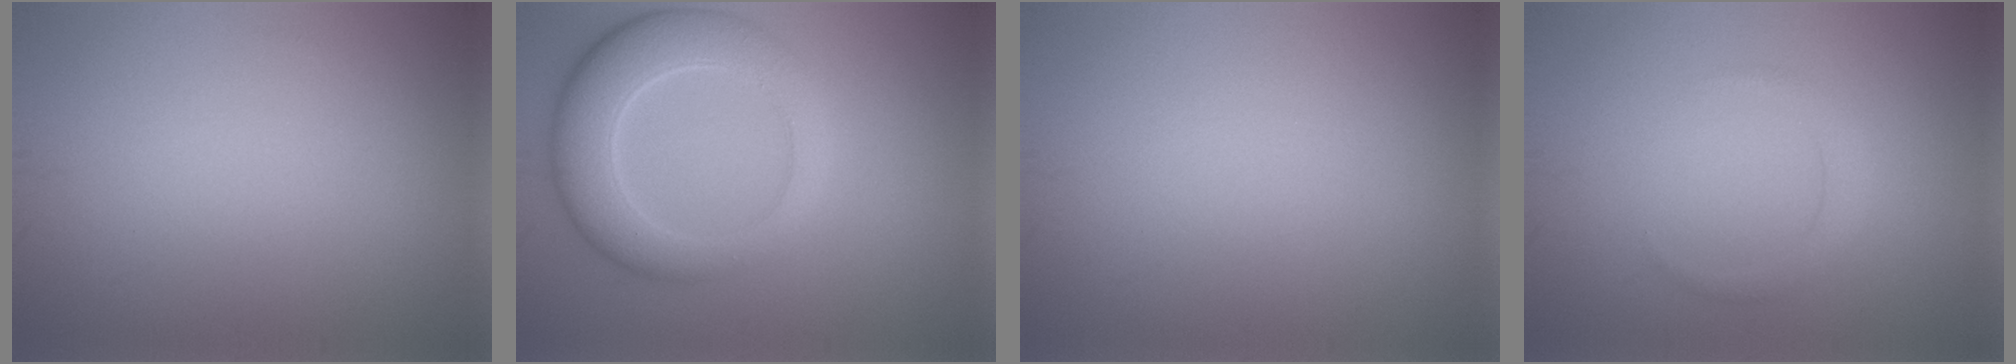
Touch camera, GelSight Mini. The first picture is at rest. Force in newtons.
{"total": 6.8, "press": 6.8, "slide": 0.4}
{"total": 0.0}
{"total": 1.5, "press": 1.5, "slide": 0.1}